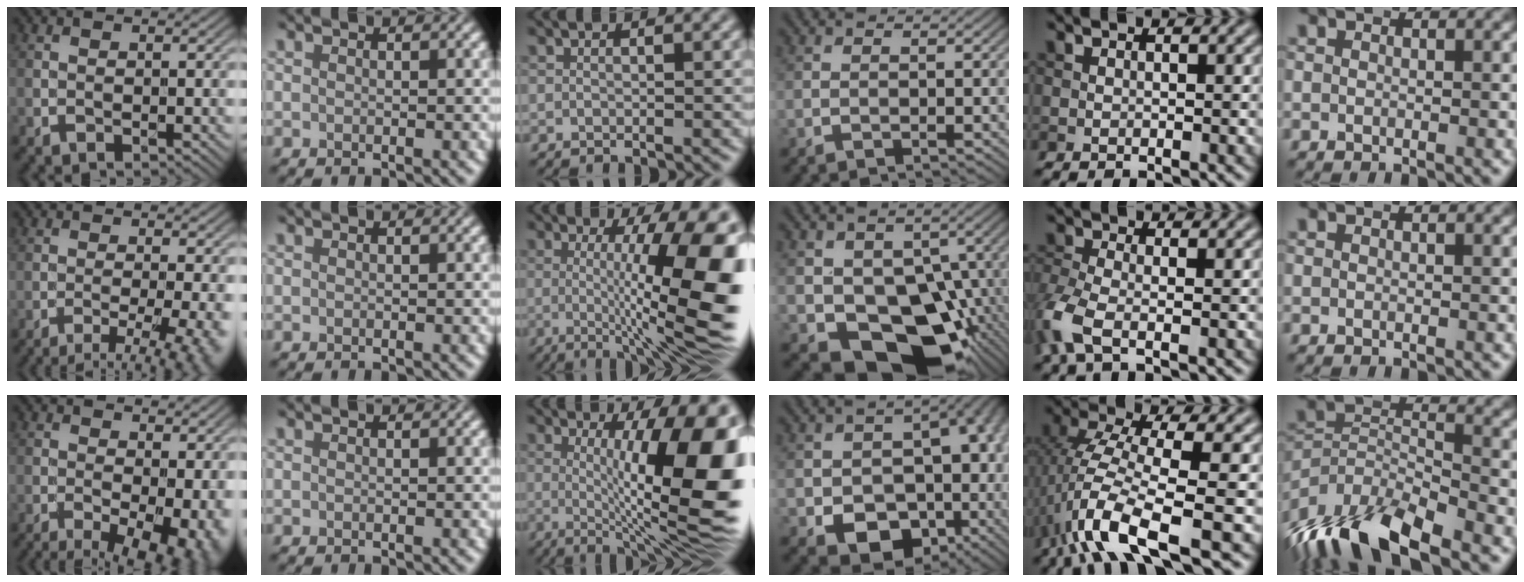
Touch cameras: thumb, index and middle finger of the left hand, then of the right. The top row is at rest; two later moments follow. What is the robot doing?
{"motion": "unscrew", "object": "dispenser bottle"}